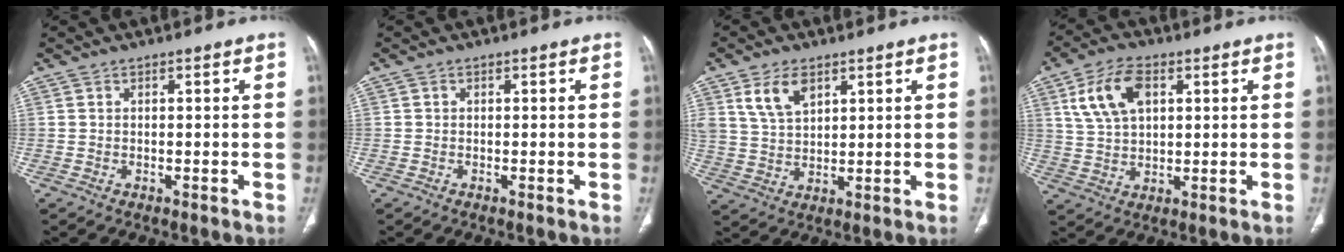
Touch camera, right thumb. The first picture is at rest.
{"total": 0.0}
{"total": 7.6, "force": [4.0, 4.4, 4.6], "torque": [-0.076, -0.017, 0.085]}
{"total": 10.6, "force": [3.9, 6.2, 7.7], "torque": [-0.140, -0.001, 0.076]}